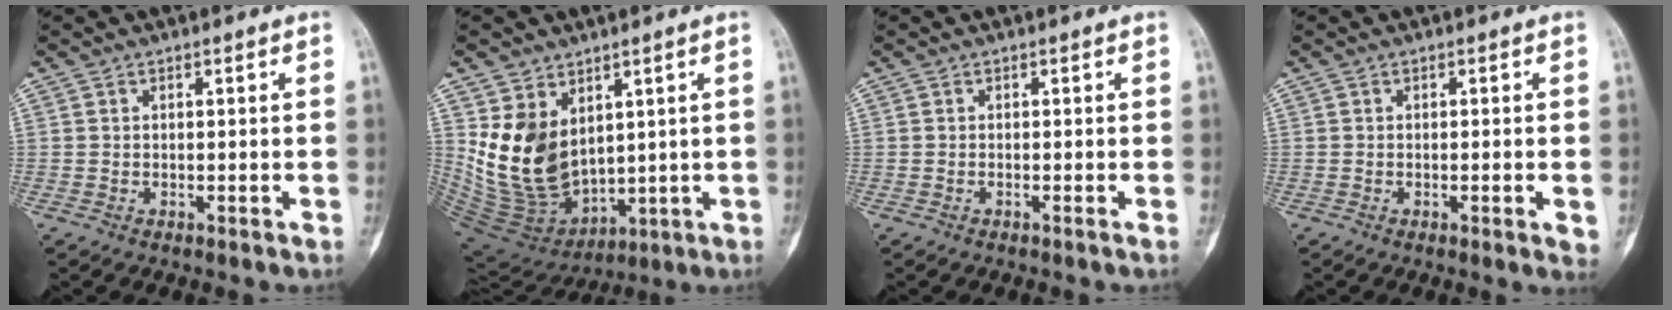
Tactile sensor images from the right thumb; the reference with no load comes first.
{"total": 14.8, "force": [3.5, 10.0, 10.3], "torque": [-0.163, -0.031, 0.098]}
{"total": 0.0}
{"total": 2.7, "force": [-0.6, 0.6, 2.6], "torque": [-0.037, -0.005, -0.006]}